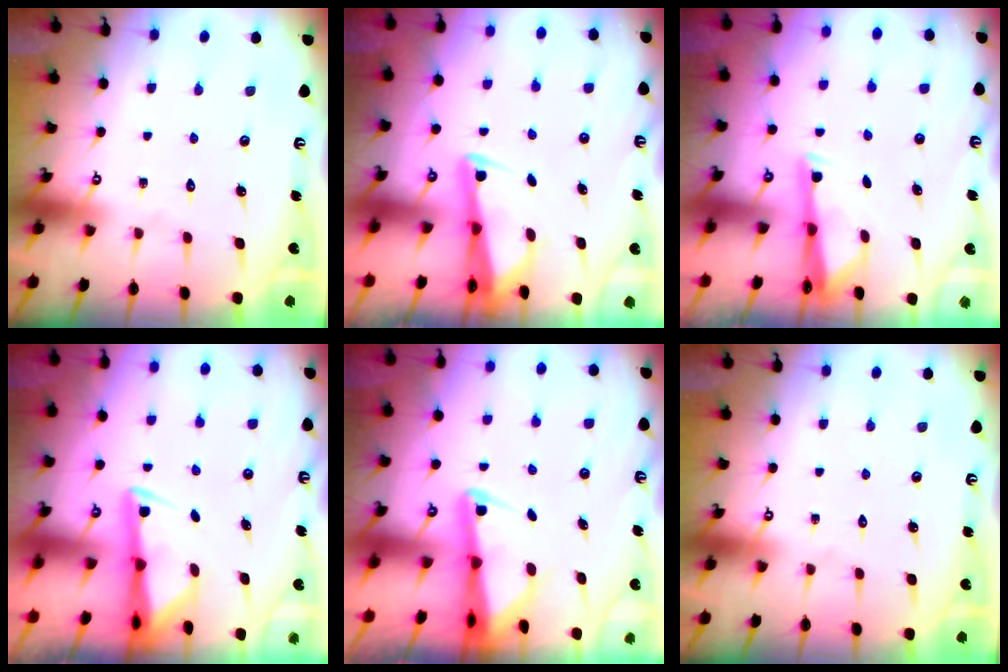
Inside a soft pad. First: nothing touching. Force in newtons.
{"total": 2.5, "press": 2.5, "slide": 0.5}
{"total": 3.1, "press": 3.0, "slide": 0.6}
{"total": 3.0, "press": 2.9, "slide": 0.6}
{"total": 2.7, "press": 2.7, "slide": 0.5}
{"total": 0.0}